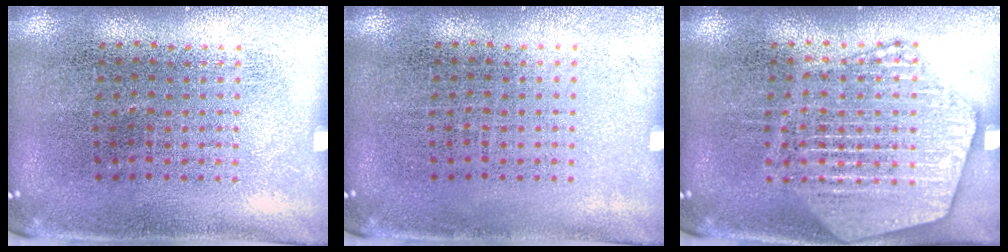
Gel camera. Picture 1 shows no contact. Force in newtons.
{"total": 0.0}
{"total": 3.5, "press": 3.5, "slide": 0.5}